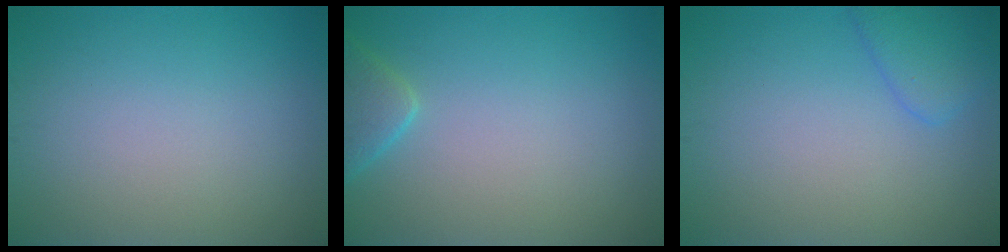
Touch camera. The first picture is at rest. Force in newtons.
{"total": 2.5, "press": 2.5, "slide": 0.2}
{"total": 2.5, "press": 2.5, "slide": 0.2}